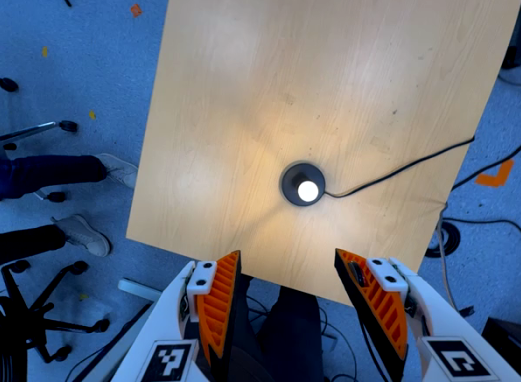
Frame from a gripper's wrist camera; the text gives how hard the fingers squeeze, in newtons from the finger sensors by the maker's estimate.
{"total": 0.0}